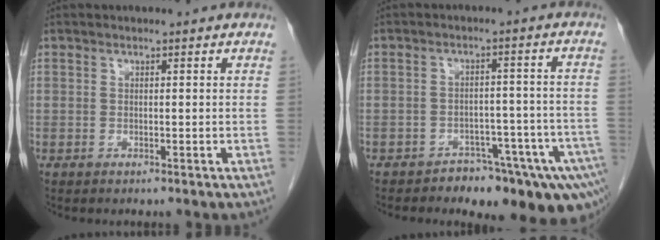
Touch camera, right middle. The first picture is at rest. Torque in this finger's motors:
{"motor_torque": [1.08, -1.06, 0.11, 0.04]}